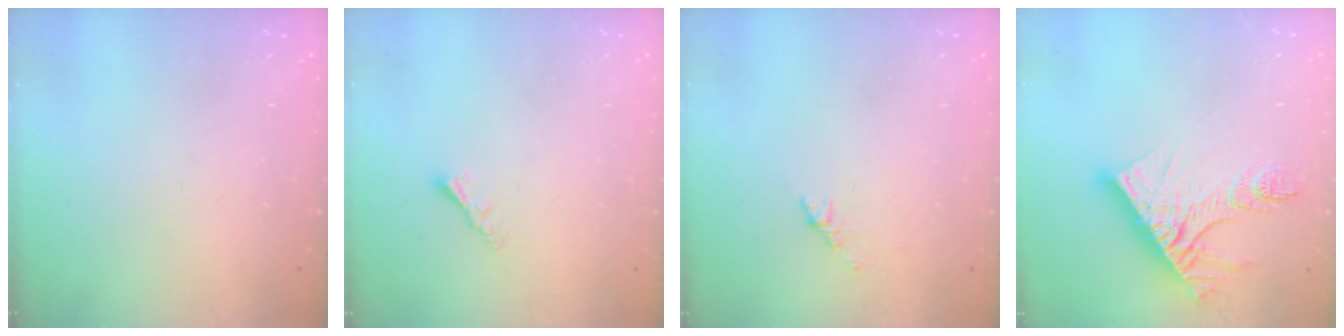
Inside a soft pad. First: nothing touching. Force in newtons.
{"total": 2.0, "press": 2.0, "slide": 0.3}
{"total": 1.1, "press": 1.0, "slide": 0.5}
{"total": 13.6, "press": 13.6, "slide": 1.1}